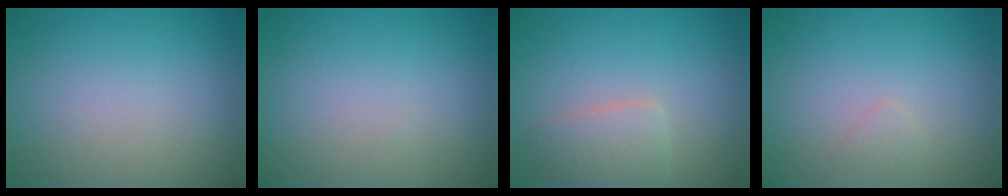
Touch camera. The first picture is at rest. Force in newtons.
{"total": 0.0}
{"total": 2.4, "press": 2.4, "slide": 0.1}
{"total": 0.7, "press": 0.7, "slide": 0.0}